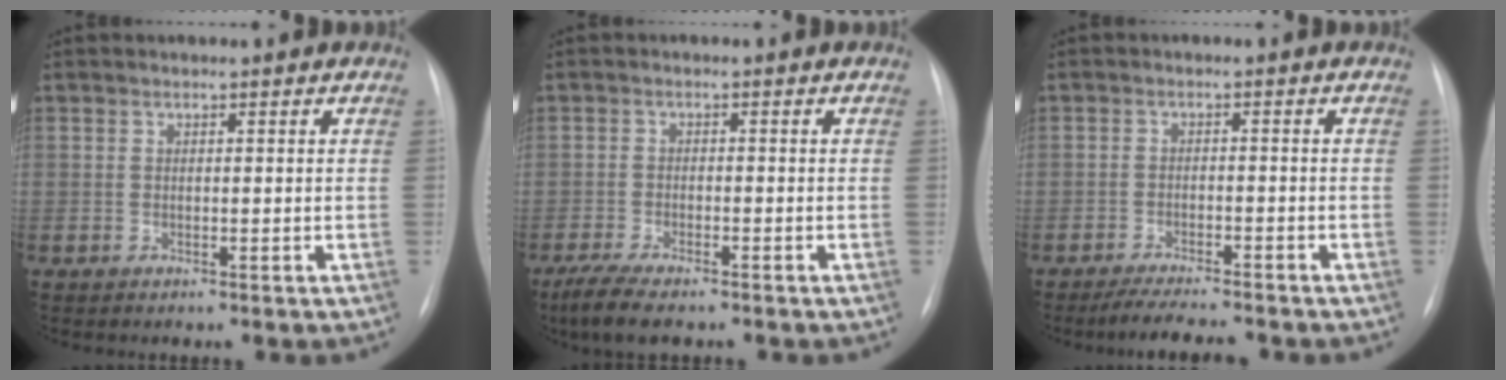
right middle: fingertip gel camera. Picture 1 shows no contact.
{"total": 6.4, "force": [-4.8, 1.3, 4.0], "torque": [-0.076, -0.018, -0.078]}
{"total": 6.4, "force": [-5.7, 0.5, 2.8], "torque": [-0.043, -0.018, -0.092]}